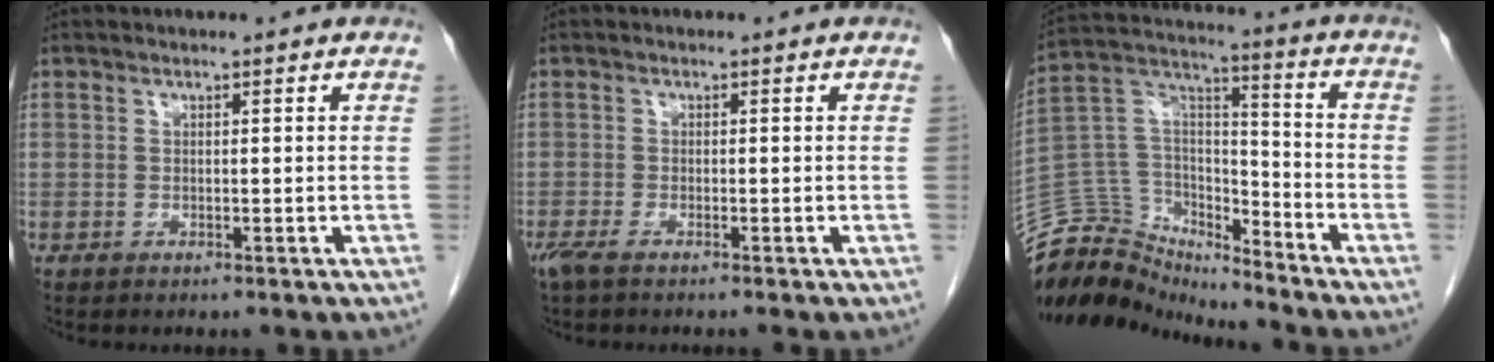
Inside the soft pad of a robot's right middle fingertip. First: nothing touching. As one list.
[{"total": 2.5, "force": [-1.9, 0.3, 1.7], "torque": [-0.032, -0.007, -0.037]}, {"total": 13.8, "force": [-13.4, 3.2, 0.3], "torque": [-0.009, 0.080, -0.248]}]